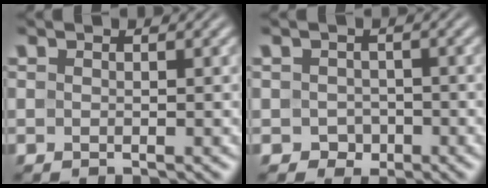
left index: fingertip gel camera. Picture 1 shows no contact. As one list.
[{"total": 1.6, "force": [-0.5, 1.5, 0.4], "torque": [0.002, -0.002, -0.011]}]